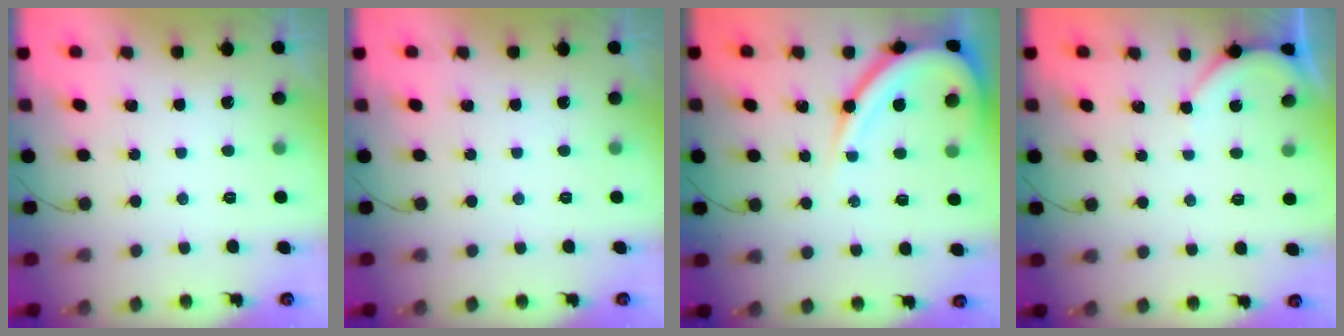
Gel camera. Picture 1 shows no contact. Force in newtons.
{"total": 0.0}
{"total": 13.4, "press": 13.3, "slide": 1.6}
{"total": 2.8, "press": 2.8, "slide": 0.4}